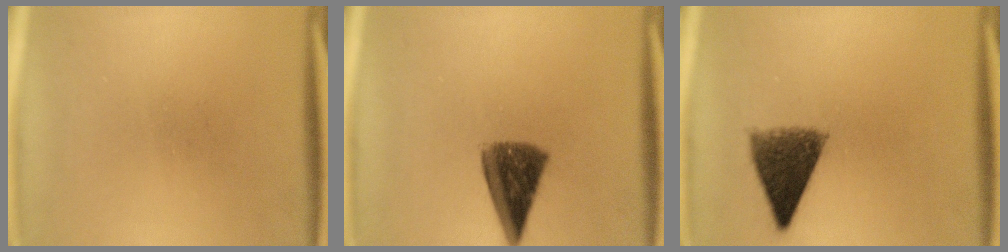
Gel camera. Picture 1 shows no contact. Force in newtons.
{"total": 8.8}
{"total": 8.4}